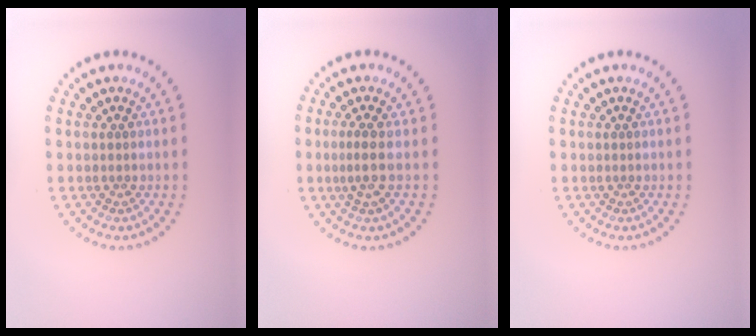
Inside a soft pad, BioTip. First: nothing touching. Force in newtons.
{"total": 1.9, "press": 1.4, "slide": 1.2}
{"total": 0.0}